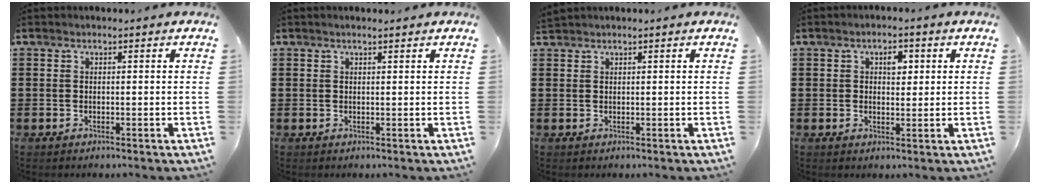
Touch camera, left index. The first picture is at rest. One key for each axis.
{"total": 0.7, "fx": 0.6, "fy": 0.0, "fz": 0.5, "tx": -0.009, "ty": -0.001, "tz": 0.011}
{"total": 0.7, "fx": 0.7, "fy": 0.0, "fz": 0.1, "tx": -0.005, "ty": -0.001, "tz": 0.015}
{"total": 2.9, "fx": 0.8, "fy": 1.7, "fz": 2.2, "tx": -0.024, "ty": 0.001, "tz": 0.007}